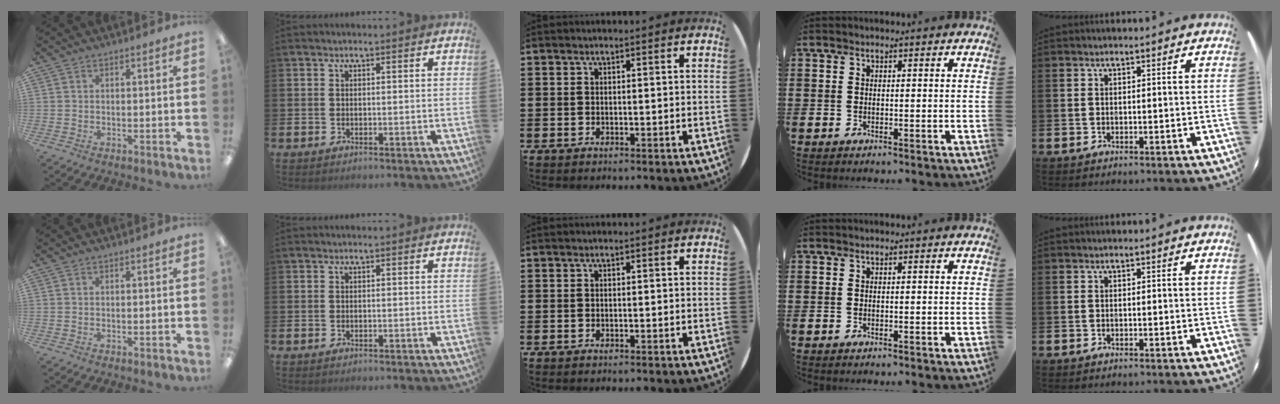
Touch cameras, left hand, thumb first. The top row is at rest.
{}